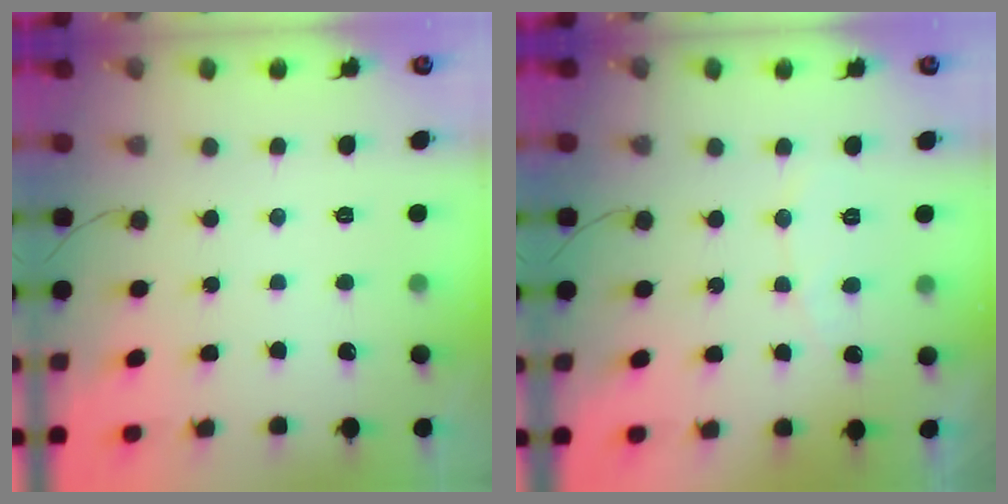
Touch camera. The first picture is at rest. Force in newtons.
{"total": 4.5, "press": 4.5, "slide": 0.3}